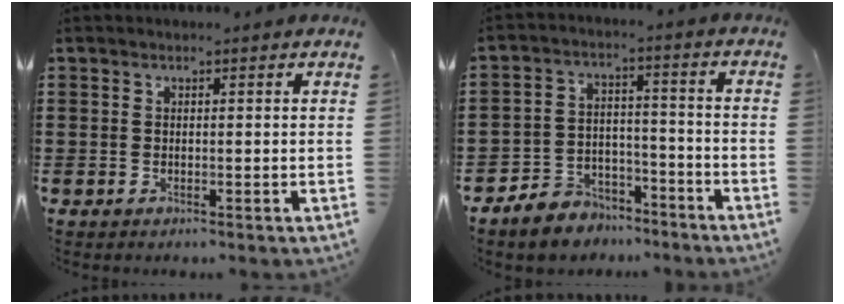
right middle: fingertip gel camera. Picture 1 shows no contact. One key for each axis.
{"total": 5.6, "fx": -5.2, "fy": 2.0, "fz": 0.0, "tx": -0.010, "ty": 0.015, "tz": -0.104}